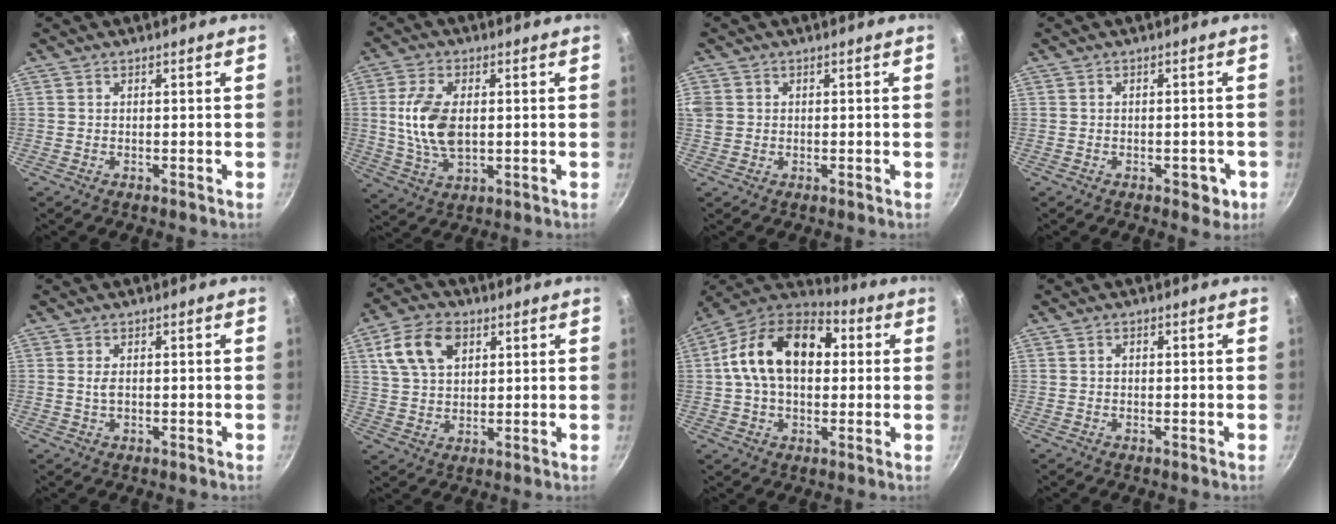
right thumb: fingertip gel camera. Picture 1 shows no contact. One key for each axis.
{"total": 10.9, "fx": 0.8, "fy": 6.0, "fz": 9.1, "tx": -0.185, "ty": -0.005, "tz": 0.021}
{"total": 4.3, "fx": 0.6, "fy": 3.8, "fz": 1.9, "tx": -0.046, "ty": 0.007, "tz": 0.019}
{"total": 3.5, "fx": -1.6, "fy": 2.0, "fz": 2.4, "tx": -0.012, "ty": 0.008, "tz": -0.018}
{"total": 1.7, "fx": 0.1, "fy": 0.9, "fz": 1.4, "tx": -0.029, "ty": -0.002, "tz": 0.003}
{"total": 10.8, "fx": 4.2, "fy": 7.0, "fz": 7.1, "tx": -0.120, "ty": 0.001, "tz": 0.077}
{"total": 19.3, "fx": 2.9, "fy": 12.4, "fz": 14.5, "tx": -0.236, "ty": 0.030, "tz": 0.040}
{"total": 0.9, "fx": 0.0, "fy": 0.6, "fz": 0.6, "tx": -0.007, "ty": 0.003, "tz": -0.001}